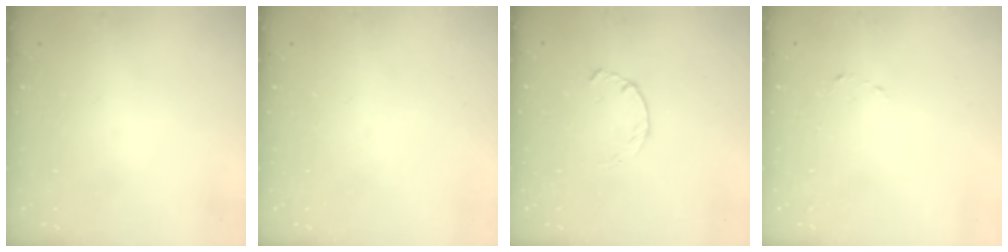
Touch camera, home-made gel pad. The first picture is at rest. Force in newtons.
{"total": 0.0}
{"total": 2.2, "press": 2.2, "slide": 0.4}
{"total": 1.5, "press": 1.5, "slide": 0.2}